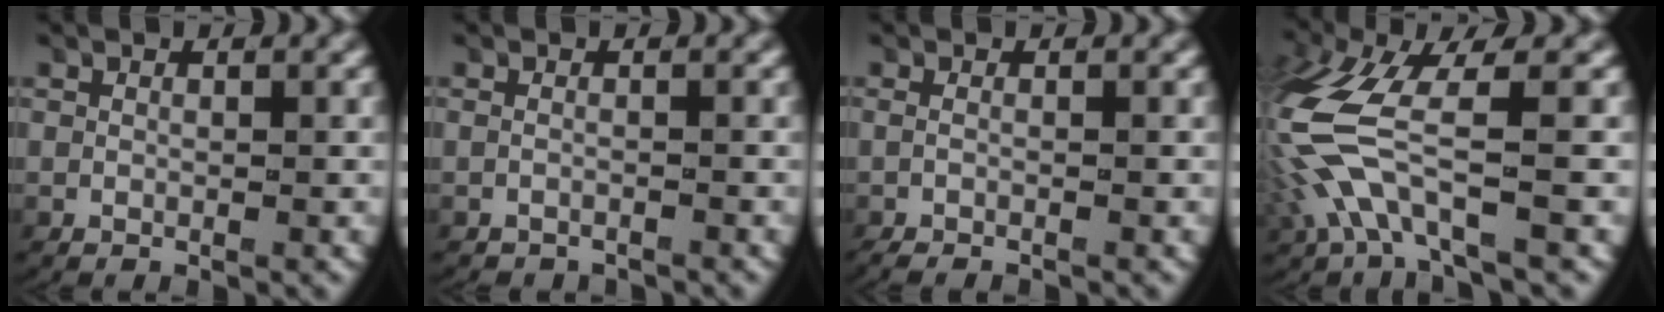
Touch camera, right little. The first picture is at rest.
{"total": 1.3, "force": [-1.3, 0.0, -0.1], "torque": [-0.002, -0.007, -0.017]}
{"total": 1.5, "force": [-1.4, 0.1, 0.7], "torque": [-0.014, -0.005, -0.019]}
{"total": 6.1, "force": [-1.0, 3.1, 5.2], "torque": [-0.146, -0.019, -0.009]}